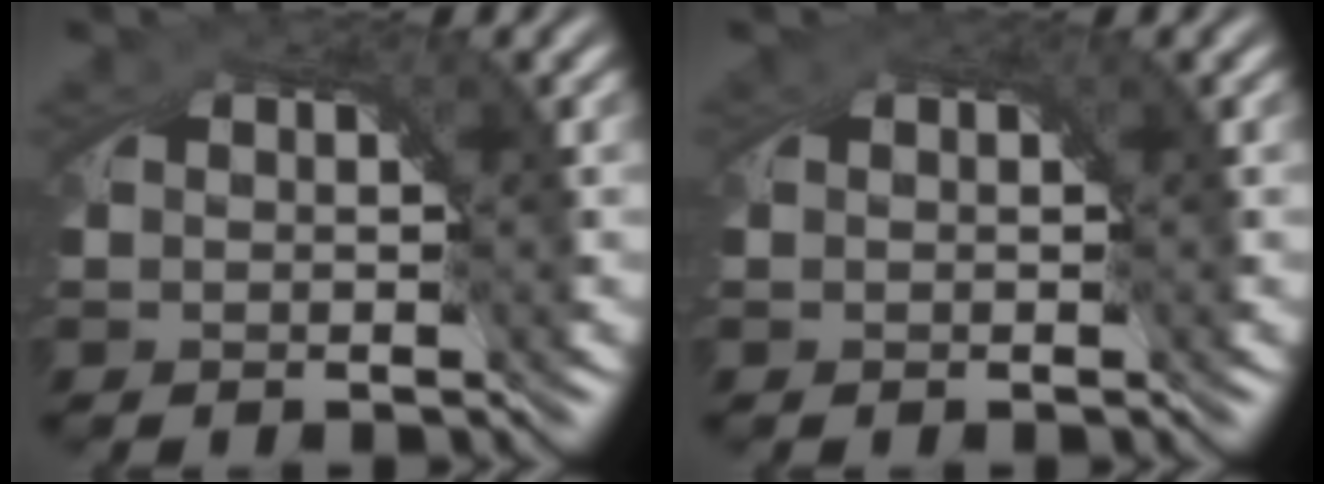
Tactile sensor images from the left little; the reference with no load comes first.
{"total": 0.0}